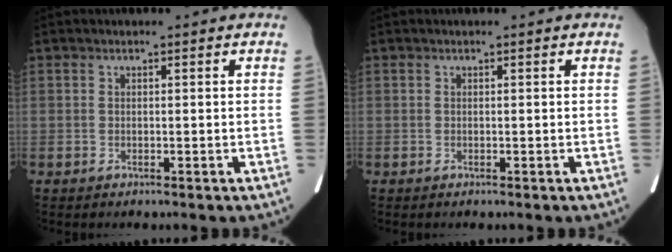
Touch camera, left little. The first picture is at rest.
{"total": 0.0}